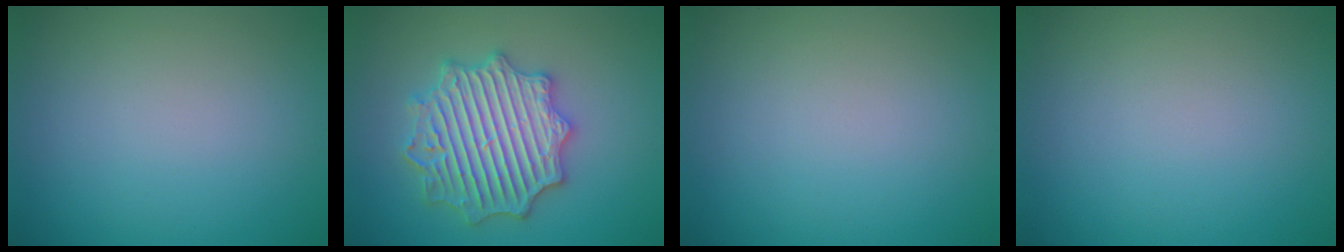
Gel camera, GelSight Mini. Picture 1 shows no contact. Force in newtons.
{"total": 6.7, "press": 6.7, "slide": 1.0}
{"total": 0.0}
{"total": 0.0}